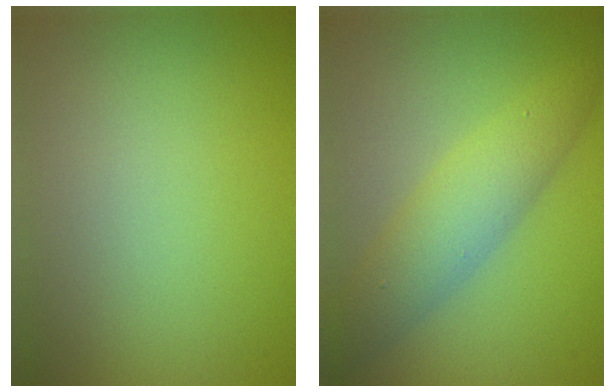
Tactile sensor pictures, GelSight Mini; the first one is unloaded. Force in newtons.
{"total": 4.6, "press": 4.6, "slide": 0.0}